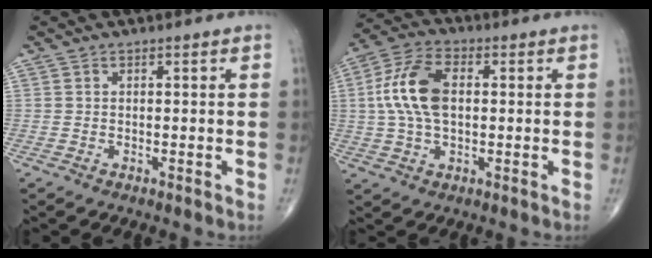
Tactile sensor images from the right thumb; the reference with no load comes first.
{"total": 11.7, "force": [1.1, 6.6, 9.6], "torque": [-0.197, 0.019, 0.018]}